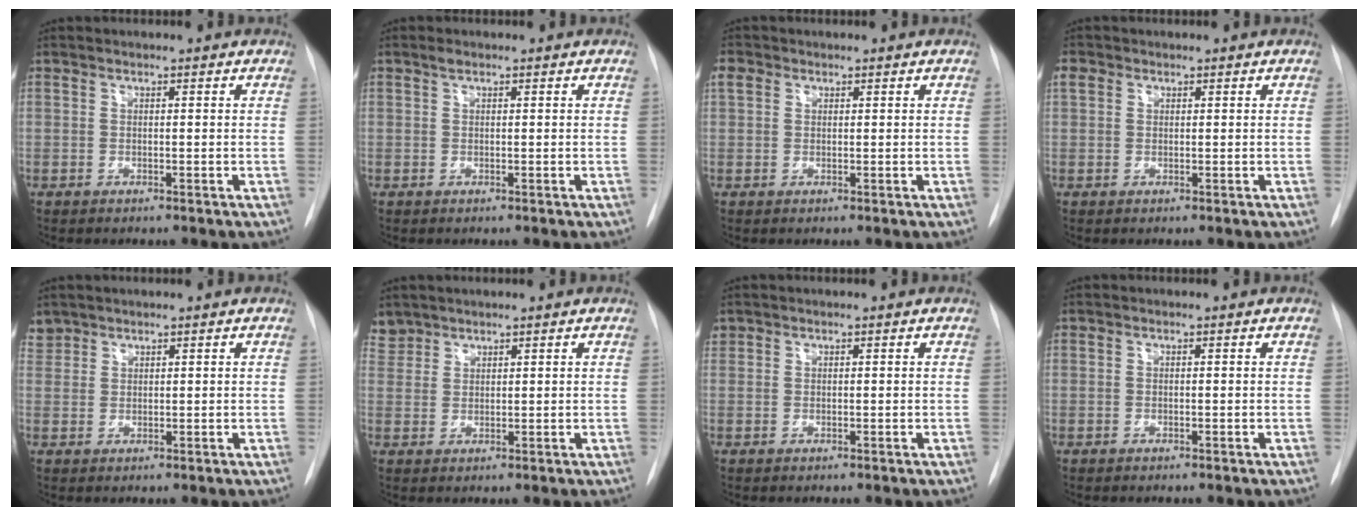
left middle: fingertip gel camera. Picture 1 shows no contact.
{"total": 0.6, "force": [0.4, 0.3, 0.3], "torque": [-0.008, 0.006, 0.008]}
{"total": 1.8, "force": [0.9, 1.5, 0.7], "torque": [-0.015, 0.013, 0.014]}
{"total": 1.5, "force": [0.7, 1.2, 0.5], "torque": [-0.011, 0.012, 0.011]}
{"total": 2.3, "force": [2.0, 1.1, -0.2], "torque": [0.006, 0.011, 0.039]}
{"total": 3.0, "force": [2.6, 1.4, -0.3], "torque": [0.011, 0.010, 0.053]}
{"total": 0.8, "force": [0.6, 0.6, 0.0], "torque": [0.003, 0.012, 0.010]}
{"total": 0.0}